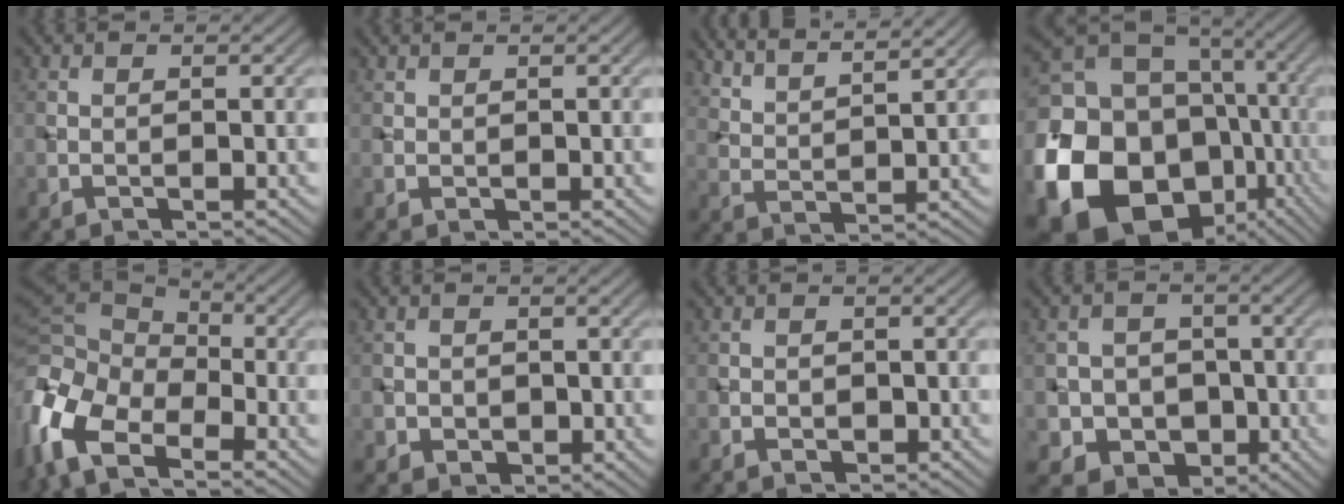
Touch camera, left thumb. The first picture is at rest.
{"total": 1.0, "force": [0.7, 0.6, 0.1], "torque": [-0.005, 0.000, 0.018]}
{"total": 7.1, "force": [6.2, 1.3, 3.3], "torque": [-0.065, 0.001, 0.116]}
{"total": 24.9, "force": [-6.4, 20.6, 12.4], "torque": [-0.308, -0.040, -0.126]}
{"total": 14.1, "force": [-5.9, 8.3, 9.8], "torque": [-0.264, -0.030, -0.096]}
{"total": 2.3, "force": [-0.2, 2.2, 0.9], "torque": [-0.022, -0.011, -0.004]}
{"total": 1.3, "force": [-0.4, 1.1, 0.6], "torque": [-0.009, -0.004, -0.007]}
{"total": 7.7, "force": [-1.9, 7.2, 2.3], "torque": [-0.060, -0.007, -0.058]}